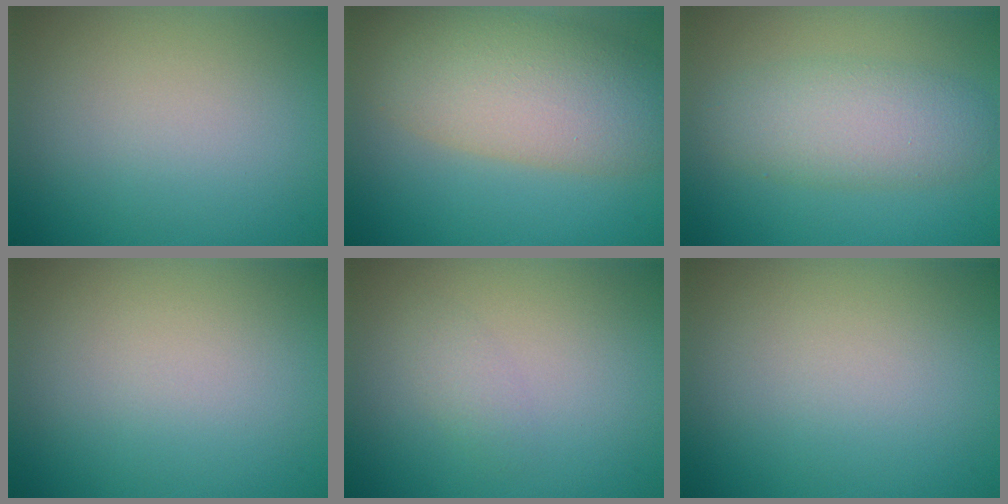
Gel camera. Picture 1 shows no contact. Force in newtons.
{"total": 9.0, "press": 9.0, "slide": 0.7}
{"total": 4.7, "press": 4.7, "slide": 0.1}
{"total": 0.0}
{"total": 1.1, "press": 1.1, "slide": 0.0}
{"total": 0.0}